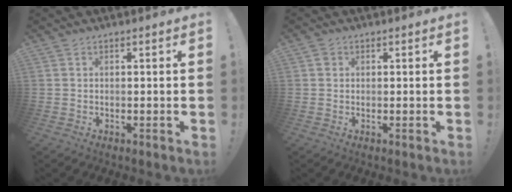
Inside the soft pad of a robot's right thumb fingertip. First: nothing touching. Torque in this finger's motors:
{"motor_torque": [0.12, 0.04, 0.34, -0.24, -0.02]}